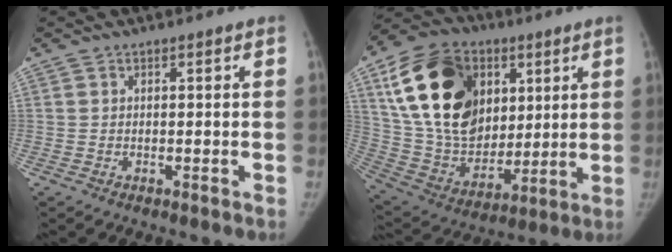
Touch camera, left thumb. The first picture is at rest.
{"total": 26.5, "force": [8.6, 18.6, 16.7], "torque": [-0.290, -0.011, 0.158]}